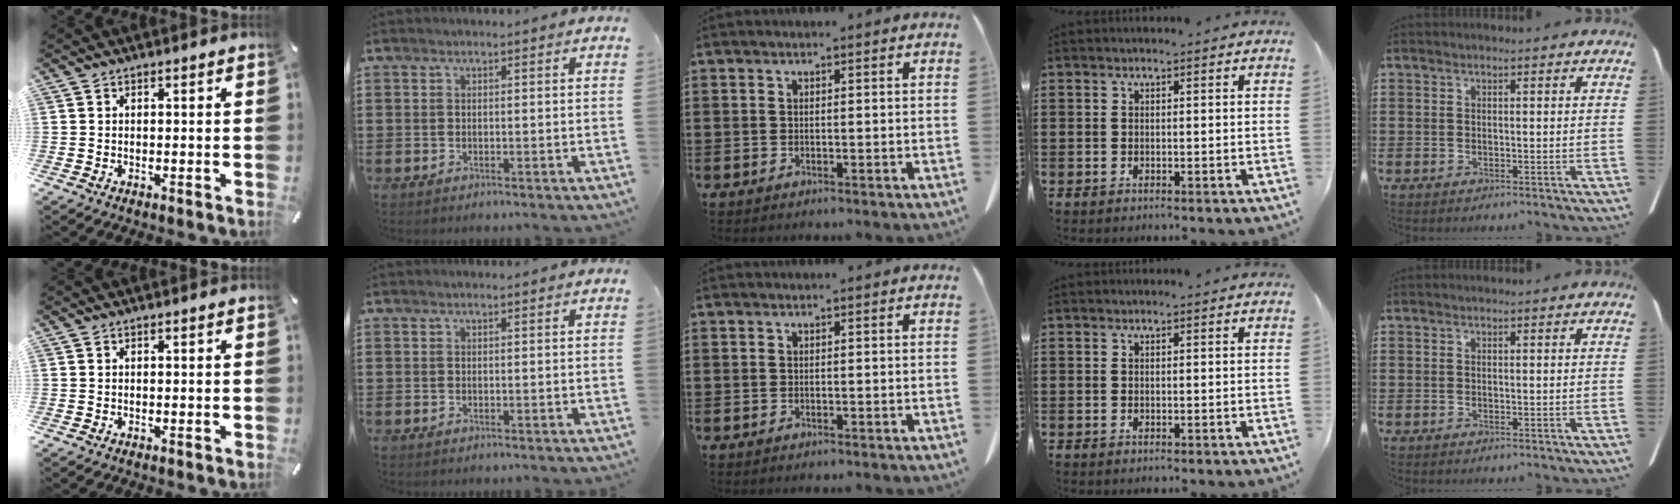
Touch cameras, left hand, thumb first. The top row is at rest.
{}